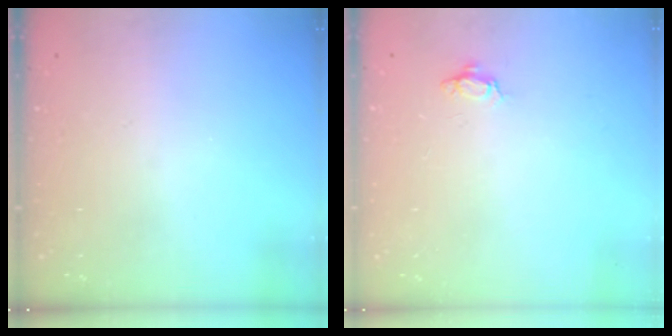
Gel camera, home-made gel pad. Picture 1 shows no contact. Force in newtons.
{"total": 3.4, "press": 3.3, "slide": 0.5}